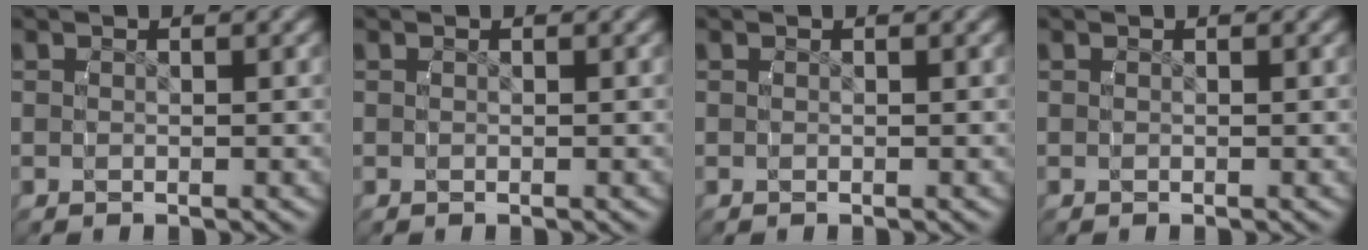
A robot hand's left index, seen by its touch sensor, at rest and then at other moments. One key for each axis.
{"total": 0.0}
{"total": 0.0}
{"total": 0.0}